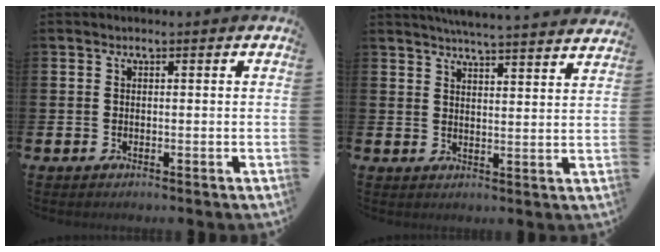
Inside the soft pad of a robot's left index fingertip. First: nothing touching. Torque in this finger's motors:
{"motor_torque": [0.66, -1.01, 0.29, 0.09]}